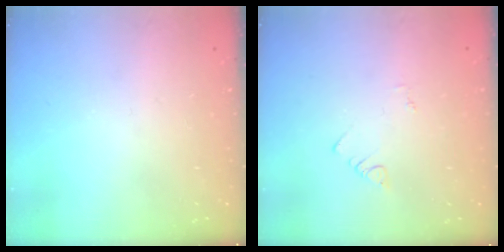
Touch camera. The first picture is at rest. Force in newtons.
{"total": 1.1, "press": 1.1, "slide": 0.3}